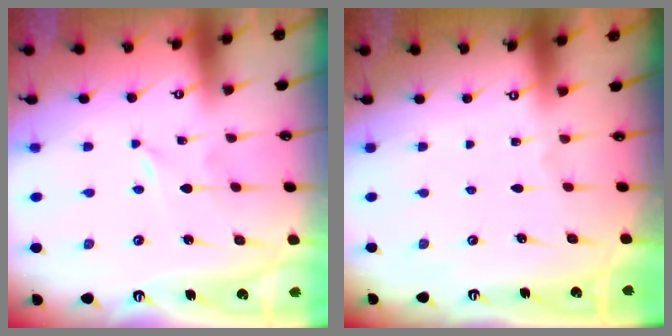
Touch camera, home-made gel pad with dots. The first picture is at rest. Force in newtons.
{"total": 0.0}